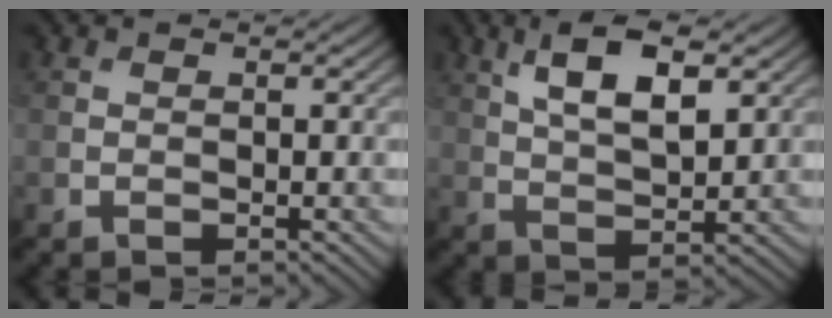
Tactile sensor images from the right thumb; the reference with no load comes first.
{"total": 8.0, "force": [3.7, 3.0, 6.5], "torque": [-0.125, 0.007, 0.069]}